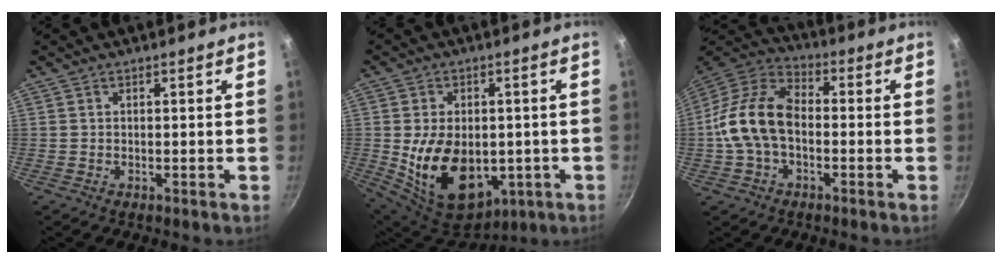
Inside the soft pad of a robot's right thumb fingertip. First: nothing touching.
{"total": 17.6, "force": [-2.1, 12.1, 12.7], "torque": [-0.198, -0.010, -0.009]}
{"total": 14.0, "force": [-1.6, 9.0, 10.7], "torque": [-0.182, 0.043, -0.048]}